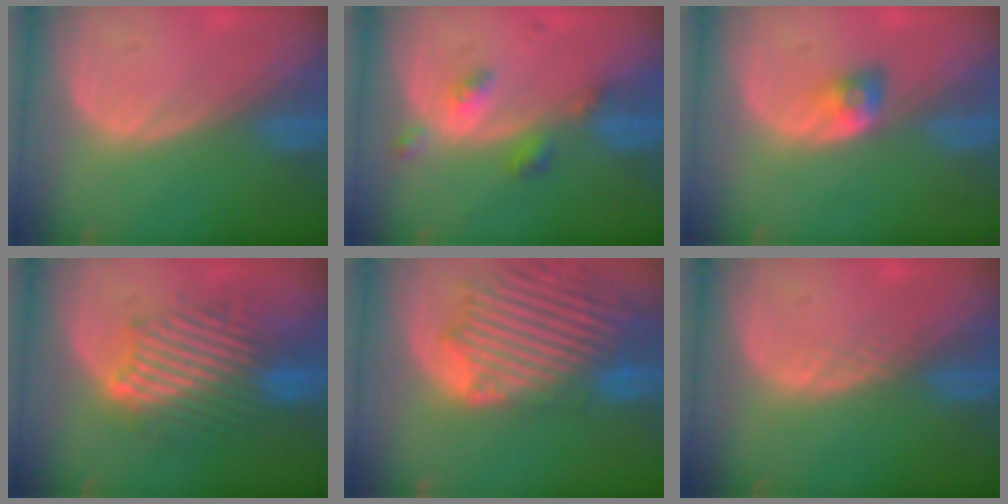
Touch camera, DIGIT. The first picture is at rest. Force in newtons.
{"total": 4.4, "press": 3.9, "slide": 2.0}
{"total": 2.9, "press": 2.5, "slide": 1.5}
{"total": 9.3, "press": 9.3, "slide": 0.5}
{"total": 14.2, "press": 12.2, "slide": 7.4}
{"total": 1.3, "press": 1.2, "slide": 0.1}